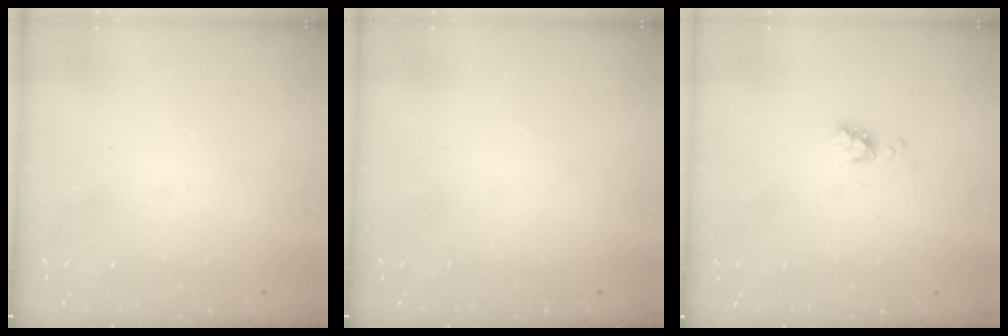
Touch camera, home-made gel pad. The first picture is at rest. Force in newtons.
{"total": 0.0}
{"total": 4.3, "press": 4.2, "slide": 0.7}